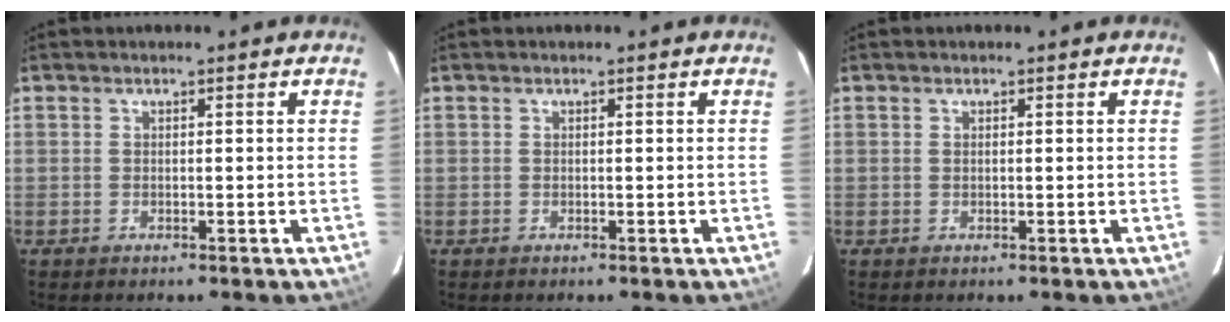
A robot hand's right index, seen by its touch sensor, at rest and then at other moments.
{"total": 0.0}
{"total": 0.0}